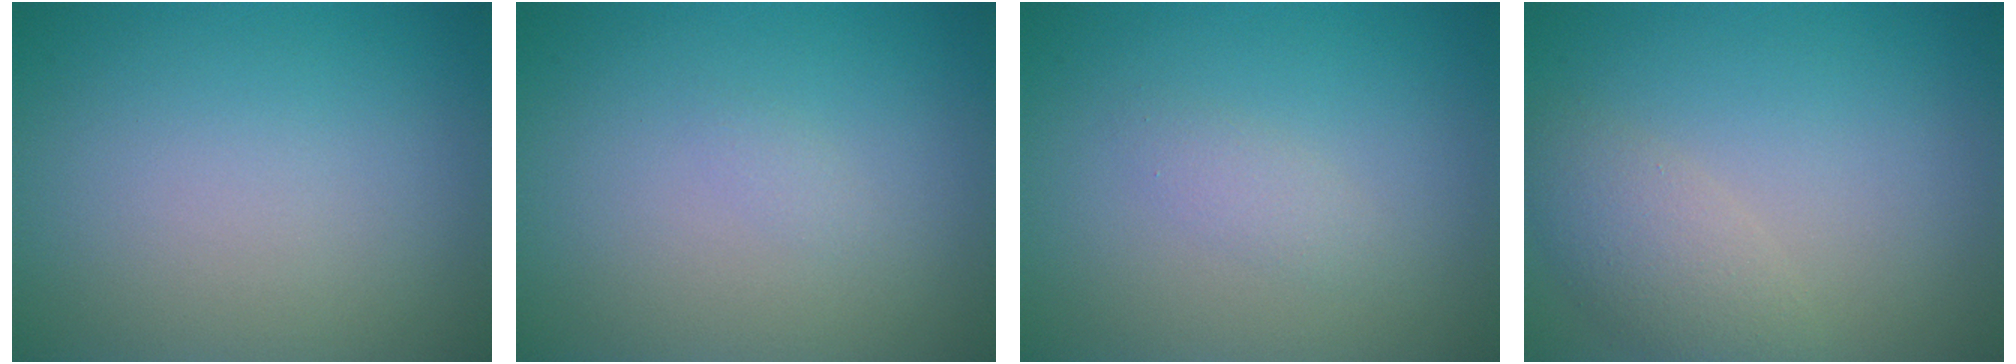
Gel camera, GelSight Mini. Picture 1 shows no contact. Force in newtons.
{"total": 0.5, "press": 0.5, "slide": 0.0}
{"total": 1.1, "press": 1.1, "slide": 0.0}
{"total": 3.0, "press": 2.9, "slide": 0.4}